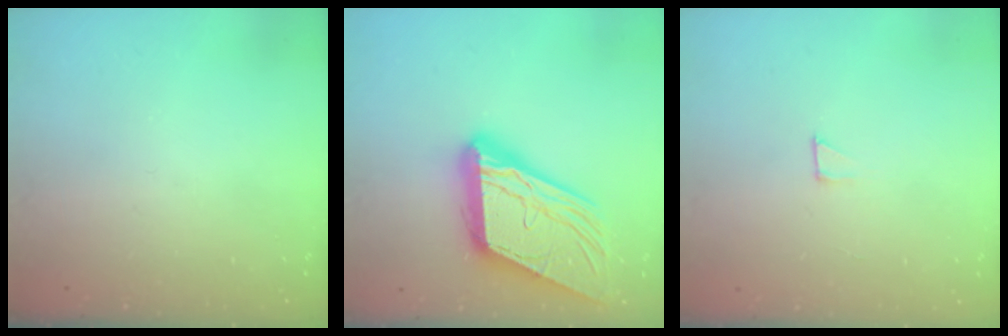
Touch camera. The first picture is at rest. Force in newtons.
{"total": 20.7, "press": 20.6, "slide": 2.1}
{"total": 1.9, "press": 1.9, "slide": 0.1}